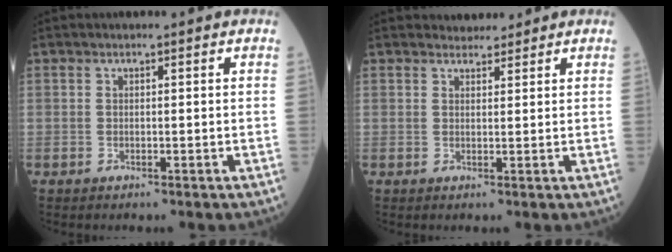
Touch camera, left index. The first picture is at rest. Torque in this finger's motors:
{"motor_torque": [-0.04, 0.04, -0.01, -0.01]}